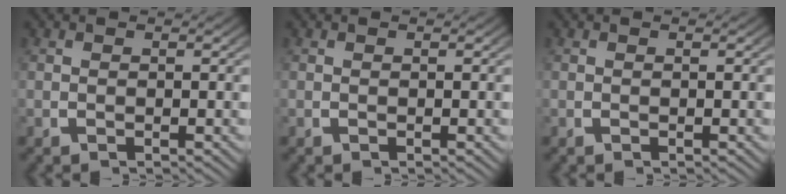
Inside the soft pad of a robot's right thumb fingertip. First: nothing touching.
{"total": 0.0}
{"total": 0.0}